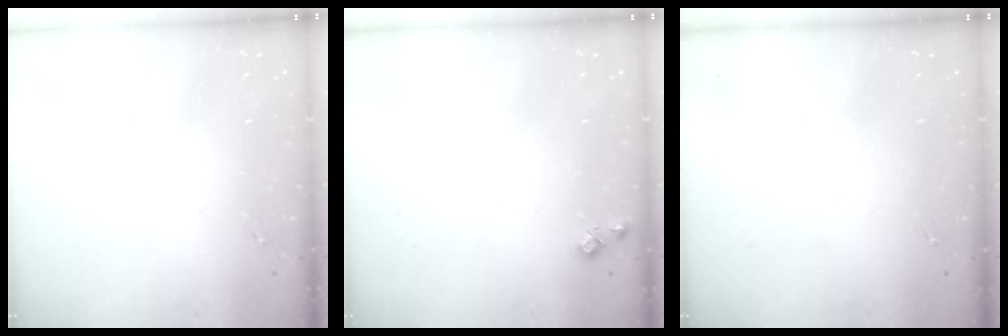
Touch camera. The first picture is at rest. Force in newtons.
{"total": 6.6, "press": 6.6, "slide": 0.6}
{"total": 0.0}